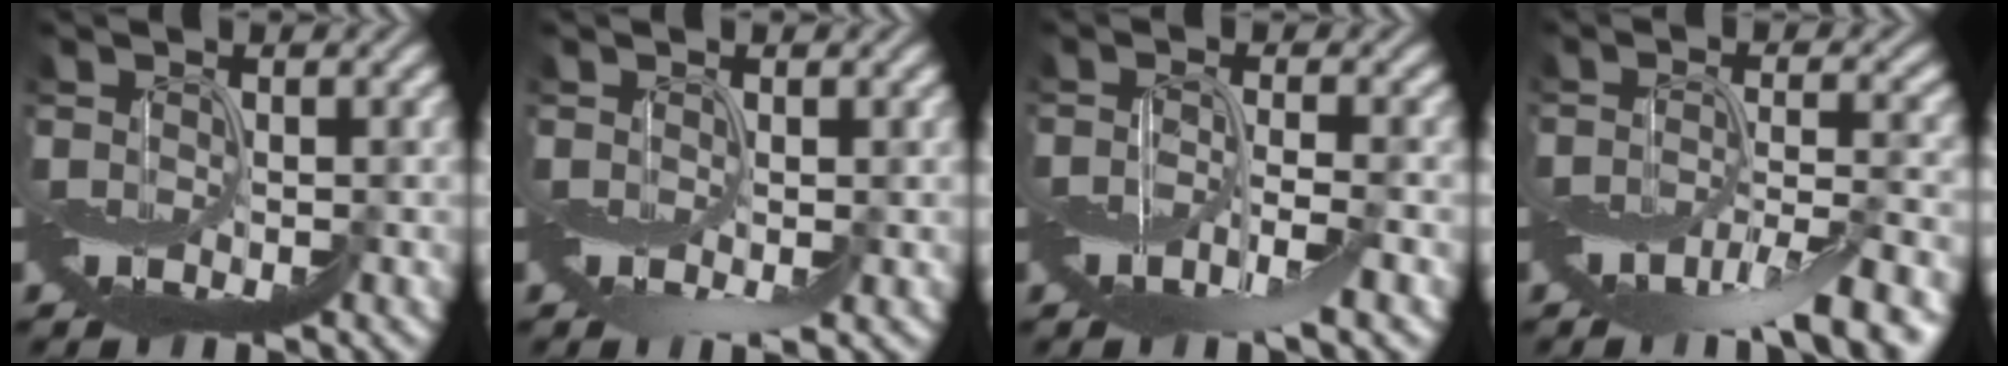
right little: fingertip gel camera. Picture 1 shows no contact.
{"total": 1.2, "force": [-0.4, 0.4, 1.1], "torque": [-0.016, -0.003, -0.006]}
{"total": 3.5, "force": [-1.3, 0.9, 3.1], "torque": [-0.058, -0.003, -0.028]}
{"total": 7.0, "force": [-4.1, 2.0, 5.4], "torque": [-0.092, -0.007, -0.067]}